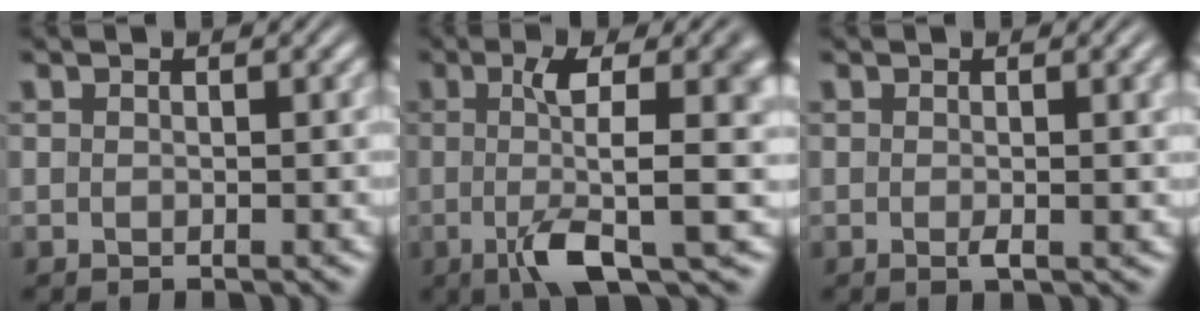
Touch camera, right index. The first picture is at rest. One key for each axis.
{"total": 6.7, "fx": -0.8, "fy": 1.1, "fz": 6.5, "tx": -0.107, "ty": -0.011, "tz": -0.008}
{"total": 1.2, "fx": -0.1, "fy": 0.1, "fz": 1.2, "tx": -0.015, "ty": 0.001, "tz": -0.003}